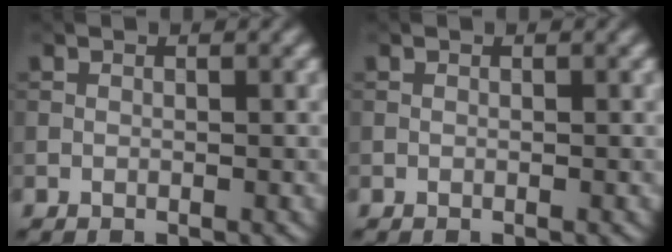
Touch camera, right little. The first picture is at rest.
{"total": 0.0}